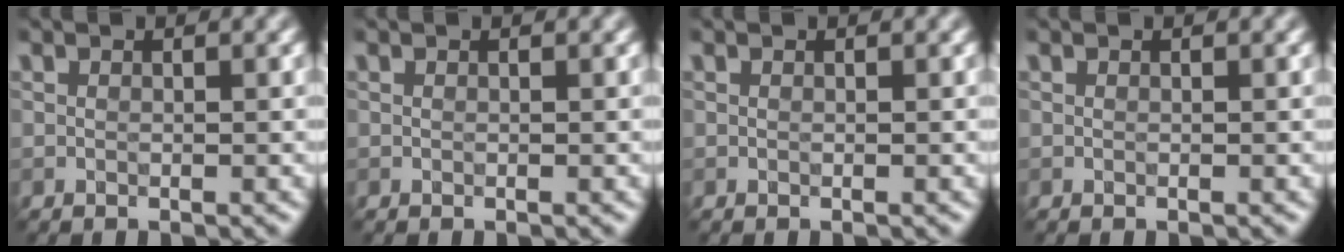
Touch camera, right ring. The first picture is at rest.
{"total": 0.0}
{"total": 0.0}
{"total": 0.0}